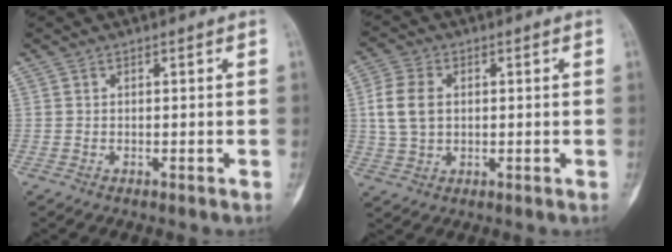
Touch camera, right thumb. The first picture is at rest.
{"total": 7.5, "force": [1.0, 5.2, 5.3], "torque": [-0.108, 0.007, 0.021]}